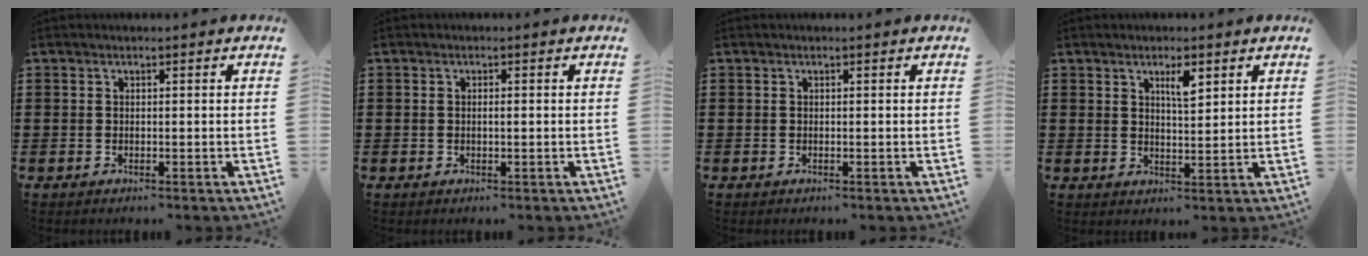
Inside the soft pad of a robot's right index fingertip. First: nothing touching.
{"total": 1.0, "force": [0.0, 0.3, 0.9], "torque": [-0.019, 0.000, 0.000]}
{"total": 0.0}
{"total": 3.2, "force": [1.9, 0.8, 2.5], "torque": [-0.045, 0.002, 0.030]}